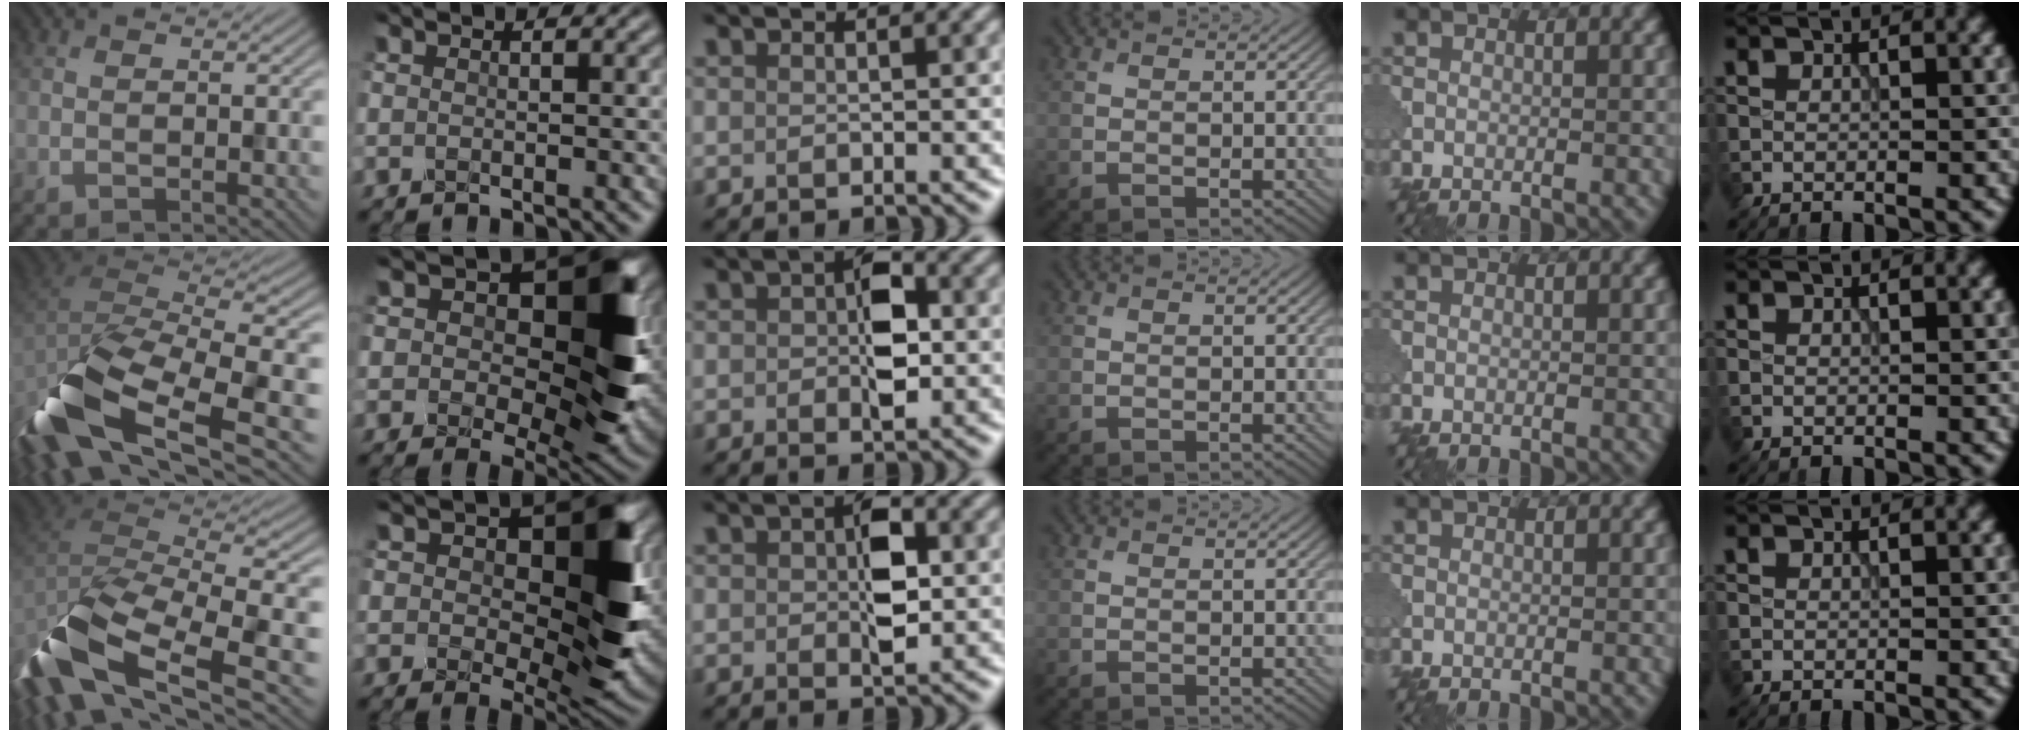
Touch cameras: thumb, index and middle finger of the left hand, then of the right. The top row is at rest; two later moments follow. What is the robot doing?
{"motion": "disassemble", "object": "pitcher"}